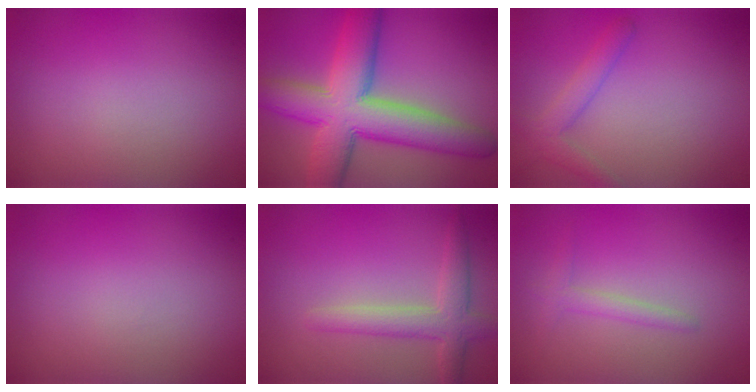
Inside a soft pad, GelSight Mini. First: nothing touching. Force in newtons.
{"total": 11.1, "press": 11.1, "slide": 0.7}
{"total": 2.6, "press": 2.6, "slide": 0.2}
{"total": 0.0}
{"total": 3.4, "press": 3.4, "slide": 0.3}
{"total": 1.6, "press": 1.6, "slide": 0.1}